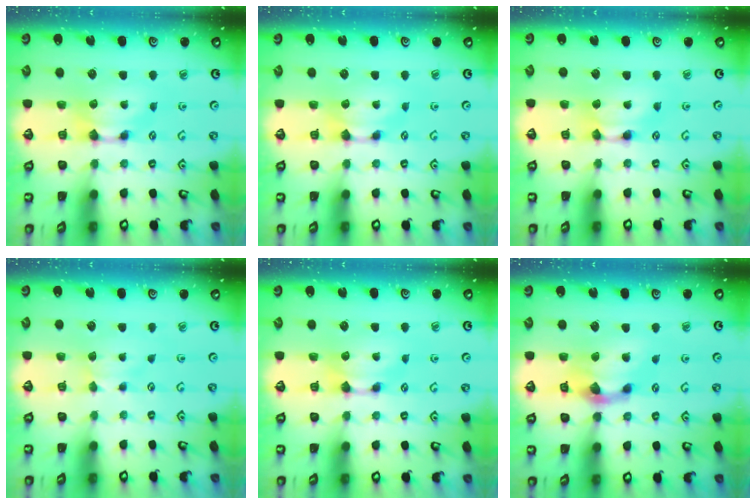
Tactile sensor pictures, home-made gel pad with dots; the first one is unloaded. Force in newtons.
{"total": 0.0}
{"total": 1.5, "press": 1.5, "slide": 0.2}
{"total": 1.7, "press": 1.6, "slide": 0.5}
{"total": 0.0}
{"total": 3.1, "press": 2.6, "slide": 1.8}